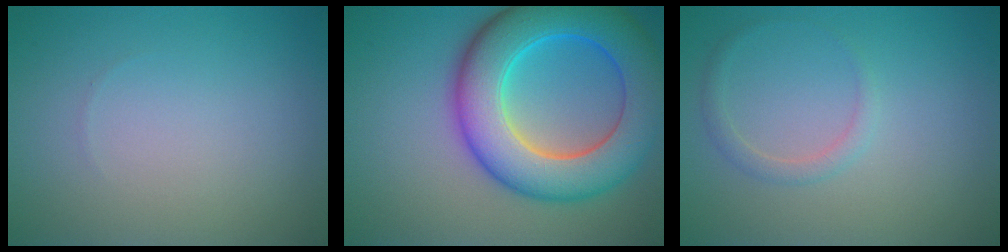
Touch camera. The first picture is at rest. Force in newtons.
{"total": 10.8, "press": 10.8, "slide": 0.3}
{"total": 1.3, "press": 1.3, "slide": 0.1}